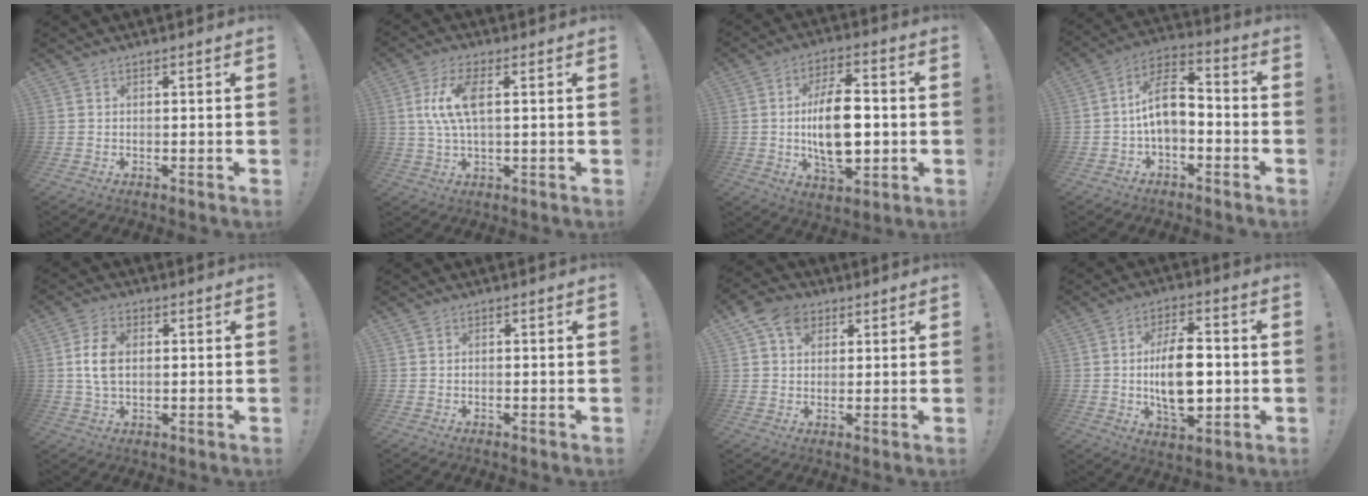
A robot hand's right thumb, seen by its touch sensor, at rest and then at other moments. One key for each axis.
{"total": 10.1, "fx": 1.6, "fy": 3.9, "fz": 9.2, "tx": -0.178, "ty": -0.003, "tz": 0.027}
{"total": 16.3, "fx": -0.6, "fy": 8.6, "fz": 13.8, "tx": -0.247, "ty": 0.000, "tz": -0.017}
{"total": 11.2, "fx": -0.6, "fy": 6.5, "fz": 9.1, "tx": -0.151, "ty": 0.015, "tz": -0.008}
{"total": 8.3, "fx": 0.8, "fy": 5.2, "fz": 6.4, "tx": -0.125, "ty": -0.002, "tz": 0.013}
{"total": 0.0}
{"total": 8.0, "fx": 3.7, "fy": 5.9, "fz": 4.0, "tx": -0.065, "ty": -0.002, "tz": 0.071}
{"total": 15.5, "fx": -0.6, "fy": 8.3, "fz": 13.1, "tx": -0.228, "ty": -0.006, "tz": -0.019}